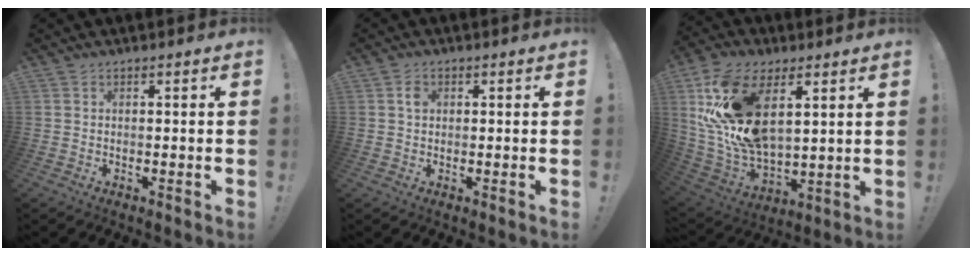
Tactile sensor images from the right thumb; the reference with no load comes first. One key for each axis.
{"total": 2.0, "fx": 0.5, "fy": 1.6, "fz": 1.1, "tx": -0.003, "ty": -0.002, "tz": 0.003}
{"total": 22.7, "fx": 8.7, "fy": 13.4, "fz": 16.1, "tx": -0.330, "ty": -0.034, "tz": 0.165}